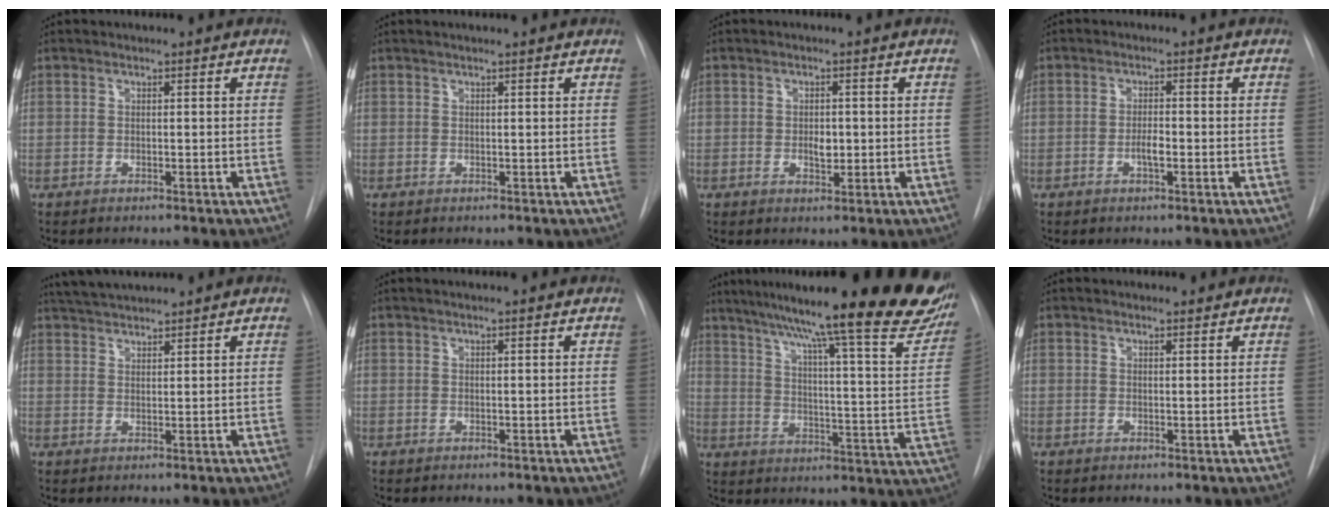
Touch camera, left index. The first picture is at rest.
{"total": 1.5, "force": [1.2, -0.1, 0.8], "torque": [-0.014, 0.018, 0.019]}
{"total": 2.6, "force": [-0.2, 1.5, 2.1], "torque": [-0.033, 0.000, 0.000]}
{"total": 2.3, "force": [-0.8, 0.5, 2.1], "torque": [-0.037, 0.002, -0.015]}
{"total": 5.7, "force": [5.4, 0.3, 1.9], "torque": [-0.038, 0.031, 0.099]}
{"total": 1.8, "force": [1.4, -0.1, 1.1], "torque": [-0.015, 0.020, 0.022]}
{"total": 28.7, "force": [22.8, 2.6, 17.3], "torque": [-0.235, -0.034, 0.294]}
{"total": 1.4, "force": [1.3, 0.4, 0.3], "torque": [-0.010, 0.005, 0.018]}